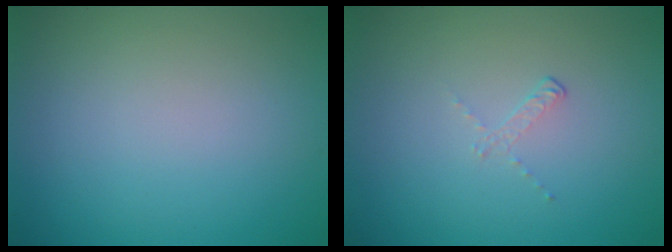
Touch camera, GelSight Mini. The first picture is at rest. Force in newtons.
{"total": 0.8, "press": 0.3, "slide": 0.7}